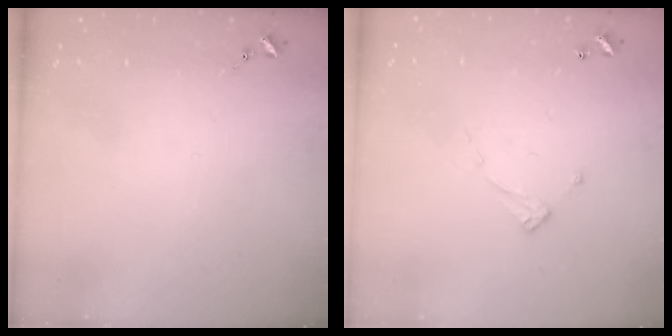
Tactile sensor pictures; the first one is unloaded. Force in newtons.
{"total": 6.5, "press": 6.5, "slide": 0.2}